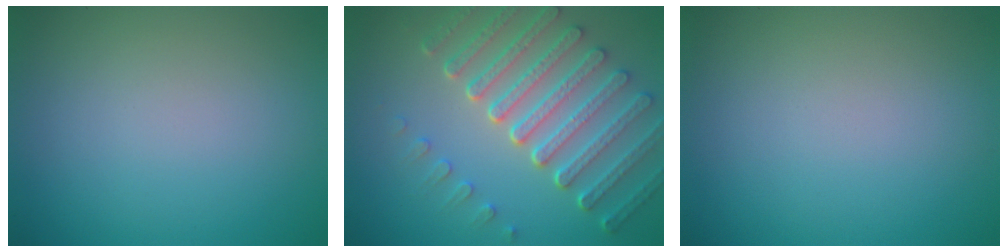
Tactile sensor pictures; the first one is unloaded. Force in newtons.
{"total": 7.1, "press": 5.3, "slide": 4.8}
{"total": 0.0}